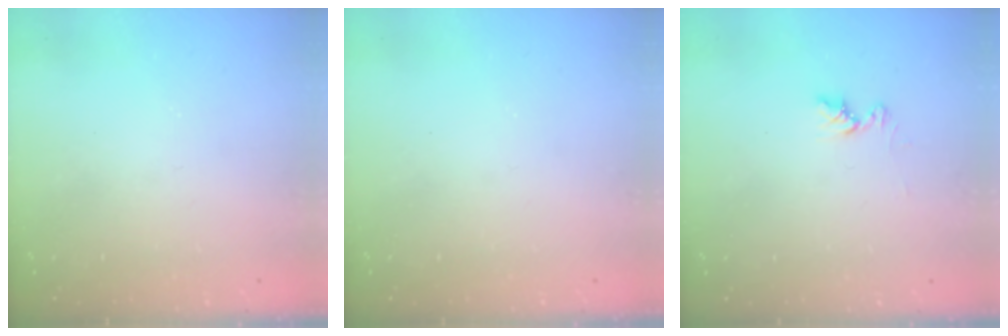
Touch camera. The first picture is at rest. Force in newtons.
{"total": 0.0}
{"total": 6.4, "press": 6.3, "slide": 0.7}